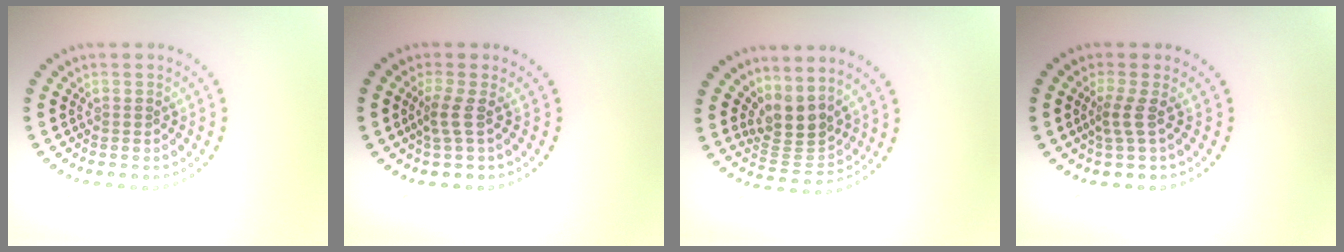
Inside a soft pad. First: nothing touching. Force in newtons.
{"total": 1.9, "press": 1.3, "slide": 1.4}
{"total": 3.8, "press": 3.2, "slide": 2.1}
{"total": 1.9, "press": 1.2, "slide": 1.4}